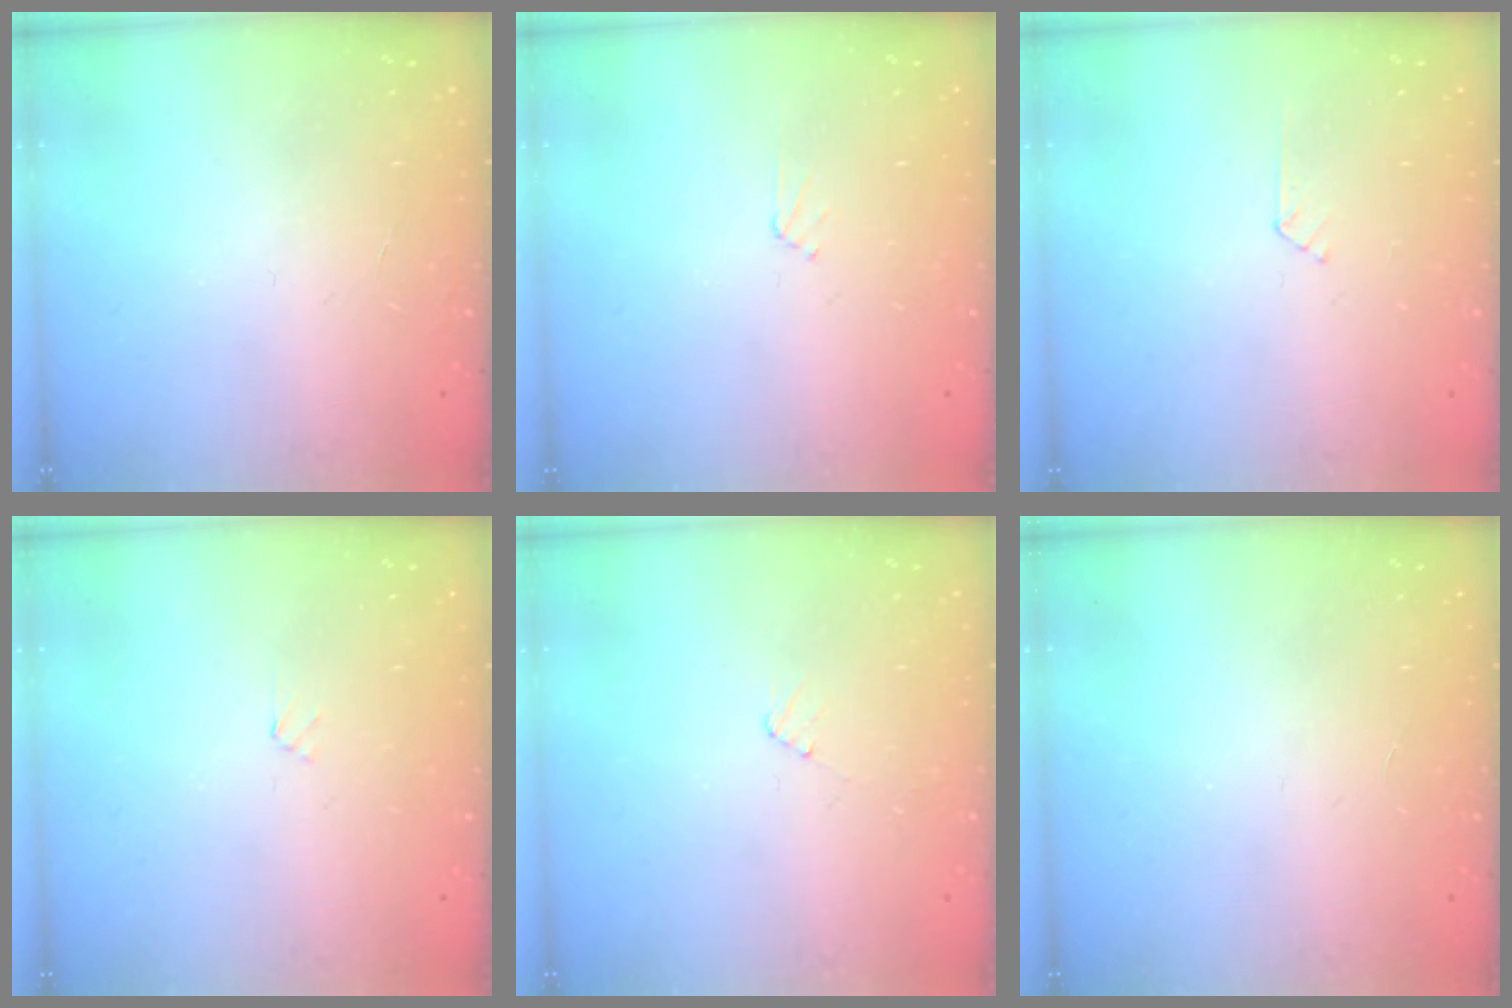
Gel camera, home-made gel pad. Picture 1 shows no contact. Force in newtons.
{"total": 2.7, "press": 2.6, "slide": 0.4}
{"total": 3.0, "press": 3.0, "slide": 0.3}
{"total": 1.9, "press": 1.9, "slide": 0.2}
{"total": 3.6, "press": 3.6, "slide": 0.4}
{"total": 0.0}